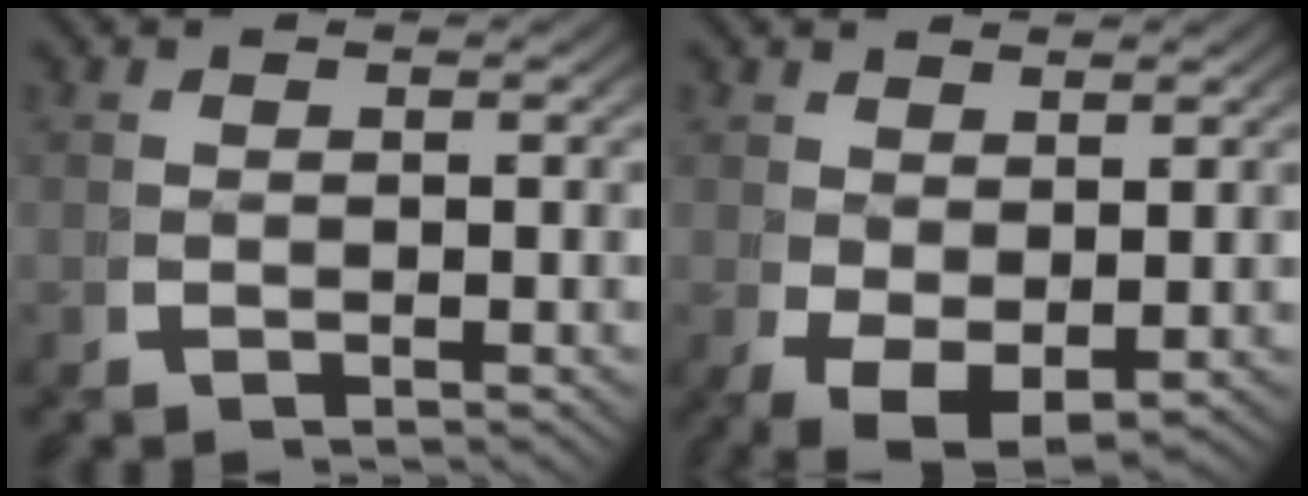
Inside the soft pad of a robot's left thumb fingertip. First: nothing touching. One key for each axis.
{"total": 5.0, "fx": -1.4, "fy": 3.3, "fz": 3.4, "tx": -0.073, "ty": -0.039, "tz": 0.006}